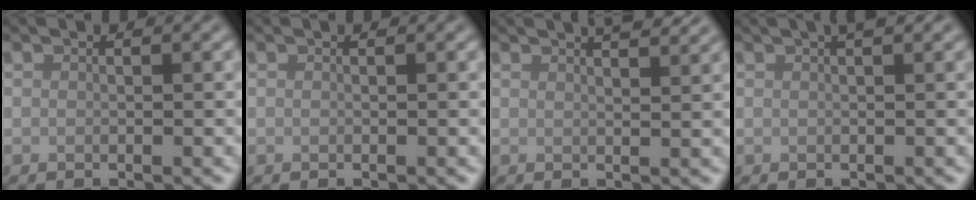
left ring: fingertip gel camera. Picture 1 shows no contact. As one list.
[{"total": 0.0}, {"total": 3.8, "force": [3.0, 1.2, 2.1], "torque": [-0.002, 0.017, 0.016]}, {"total": 1.6, "force": [1.0, 0.3, 1.3], "torque": [-0.013, 0.005, 0.014]}]